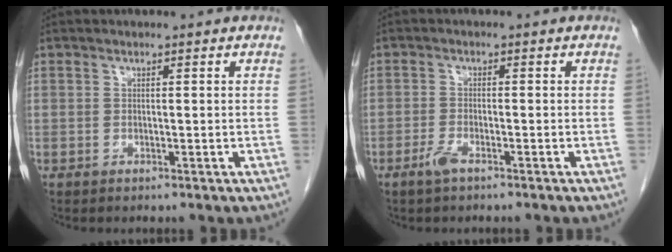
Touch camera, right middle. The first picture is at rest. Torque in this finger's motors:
{"motor_torque": [-0.34, 0.03, -0.01, 0.01]}